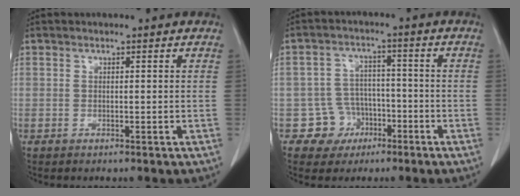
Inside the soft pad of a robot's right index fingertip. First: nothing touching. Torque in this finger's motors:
{"motor_torque": [-0.12, 0.02, -0.41, -0.09]}